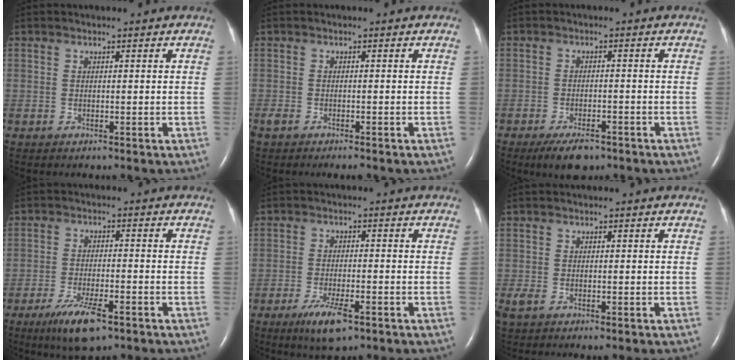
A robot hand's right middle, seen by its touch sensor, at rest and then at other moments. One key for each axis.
{"total": 3.2, "fx": -2.4, "fy": 1.1, "fz": 1.8, "tx": -0.037, "ty": -0.008, "tz": -0.034}
{"total": 5.0, "fx": -3.6, "fy": 1.9, "fz": 3.0, "tx": -0.056, "ty": -0.004, "tz": -0.054}
{"total": 7.5, "fx": -4.6, "fy": 1.6, "fz": 5.7, "tx": -0.114, "ty": -0.015, "tz": -0.076}
{"total": 5.9, "fx": -3.5, "fy": 1.3, "fz": 4.5, "tx": -0.092, "ty": -0.011, "tz": -0.055}
{"total": 2.6, "fx": -1.2, "fy": 1.3, "fz": 1.9, "tx": -0.053, "ty": -0.008, "tz": -0.019}